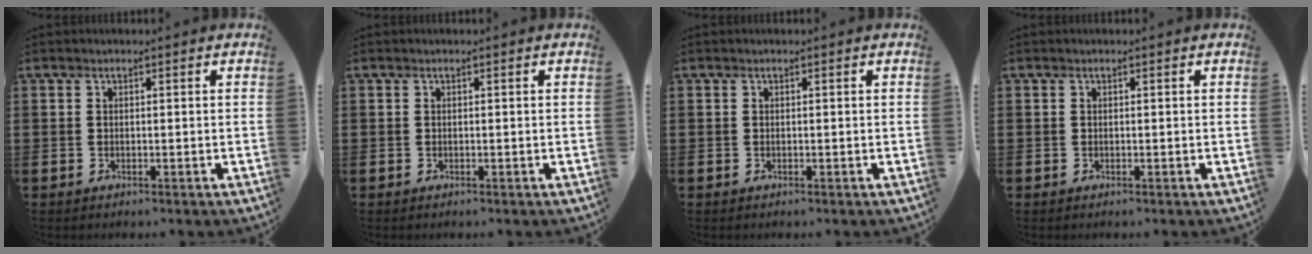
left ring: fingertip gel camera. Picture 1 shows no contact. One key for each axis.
{"total": 0.0}
{"total": 0.0}
{"total": 0.0}